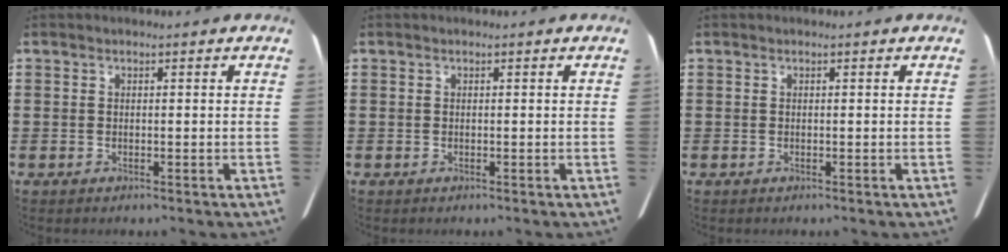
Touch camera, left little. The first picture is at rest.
{"total": 0.0}
{"total": 0.0}